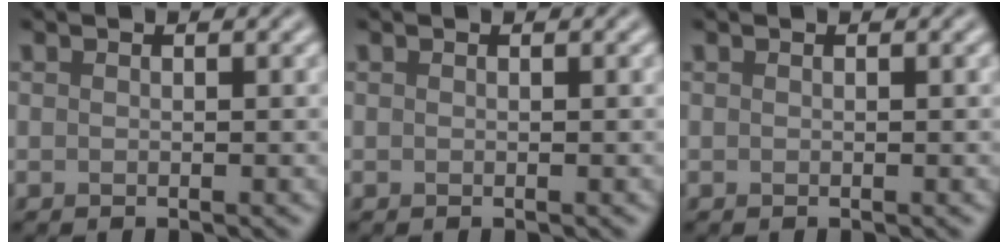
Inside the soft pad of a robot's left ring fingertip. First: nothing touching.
{"total": 0.0}
{"total": 0.0}